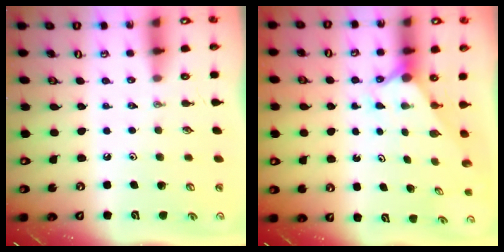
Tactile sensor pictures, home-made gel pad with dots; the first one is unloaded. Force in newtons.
{"total": 3.4, "press": 3.4, "slide": 0.1}